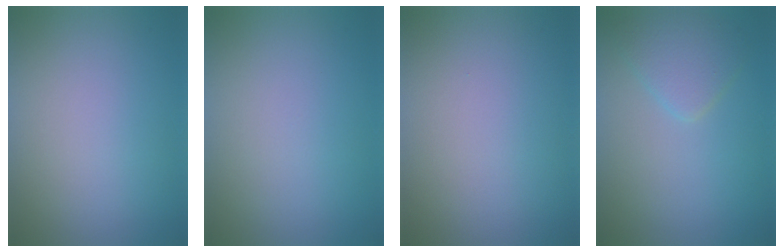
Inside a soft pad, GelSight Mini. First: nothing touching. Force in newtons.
{"total": 0.0}
{"total": 0.0}
{"total": 2.6, "press": 2.6, "slide": 0.1}